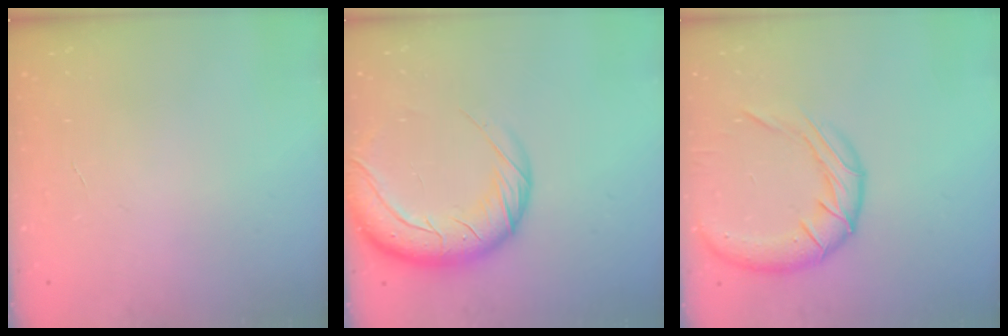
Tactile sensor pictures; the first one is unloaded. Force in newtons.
{"total": 19.3, "press": 18.6, "slide": 5.1}
{"total": 15.7, "press": 15.5, "slide": 2.4}